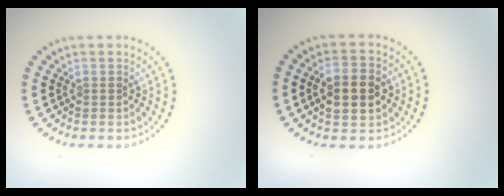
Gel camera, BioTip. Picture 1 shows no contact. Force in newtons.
{"total": 5.0, "press": 5.0, "slide": 0.3}